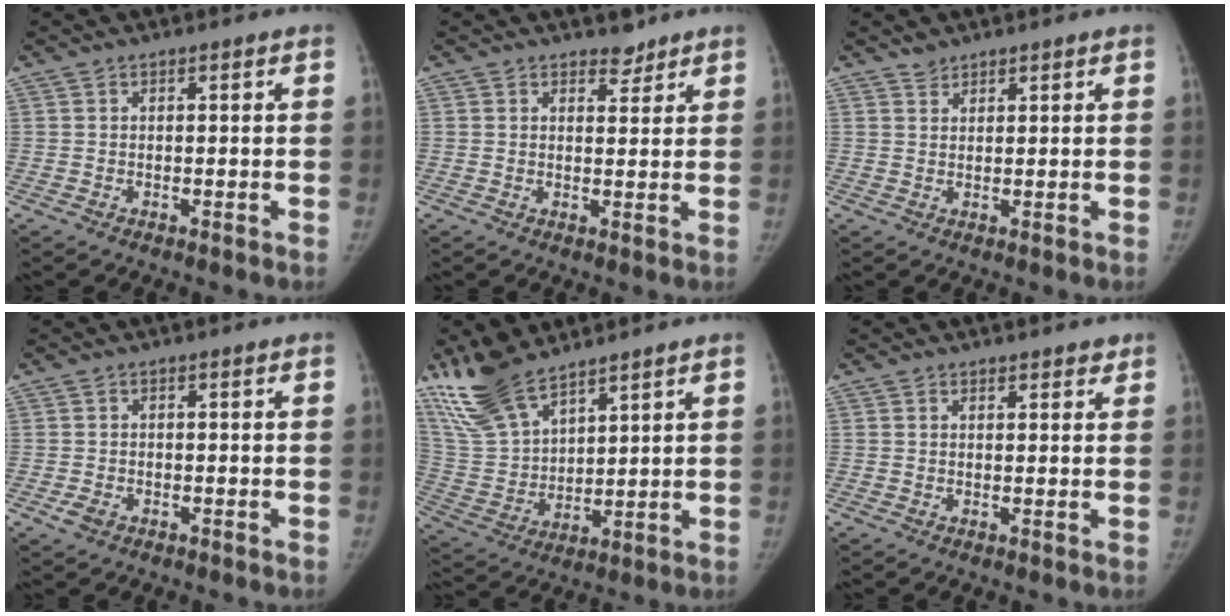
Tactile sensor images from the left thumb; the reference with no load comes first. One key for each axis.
{"total": 2.7, "fx": 2.3, "fy": 1.4, "fz": 0.5, "tx": 0.010, "ty": -0.016, "tz": 0.030}
{"total": 1.8, "fx": 1.6, "fy": 0.9, "fz": 0.1, "tx": 0.009, "ty": -0.008, "tz": 0.026}
{"total": 1.8, "fx": -0.7, "fy": 1.3, "fz": 1.0, "tx": -0.019, "ty": -0.001, "tz": -0.011}
{"total": 15.3, "fx": 12.1, "fy": 5.9, "fz": 7.3, "tx": -0.130, "ty": -0.048, "tz": 0.254}
{"total": 1.9, "fx": 1.6, "fy": 1.0, "fz": 0.4, "tx": 0.011, "ty": -0.008, "tz": 0.017}